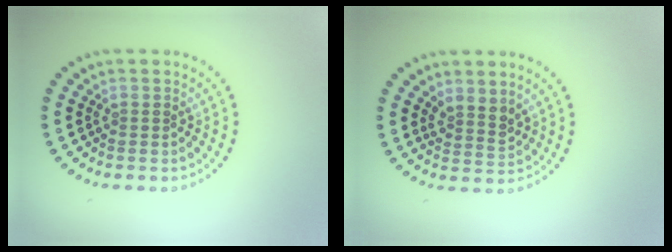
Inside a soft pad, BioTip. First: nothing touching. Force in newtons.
{"total": 2.0, "press": 1.6, "slide": 1.1}